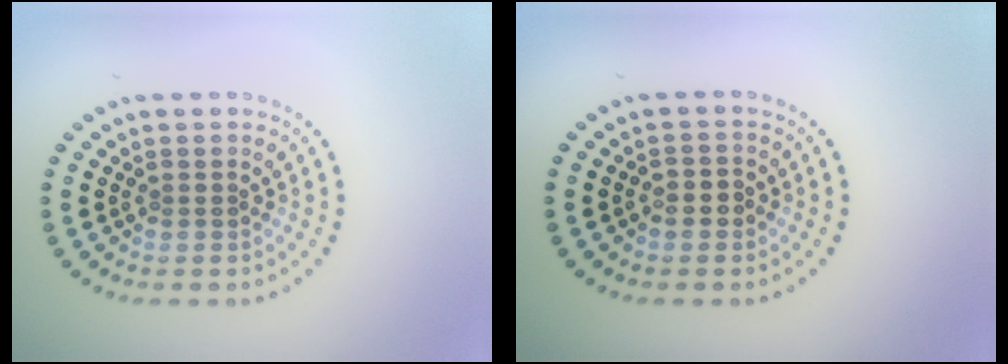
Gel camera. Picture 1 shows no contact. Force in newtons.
{"total": 1.3, "press": 1.2, "slide": 0.5}